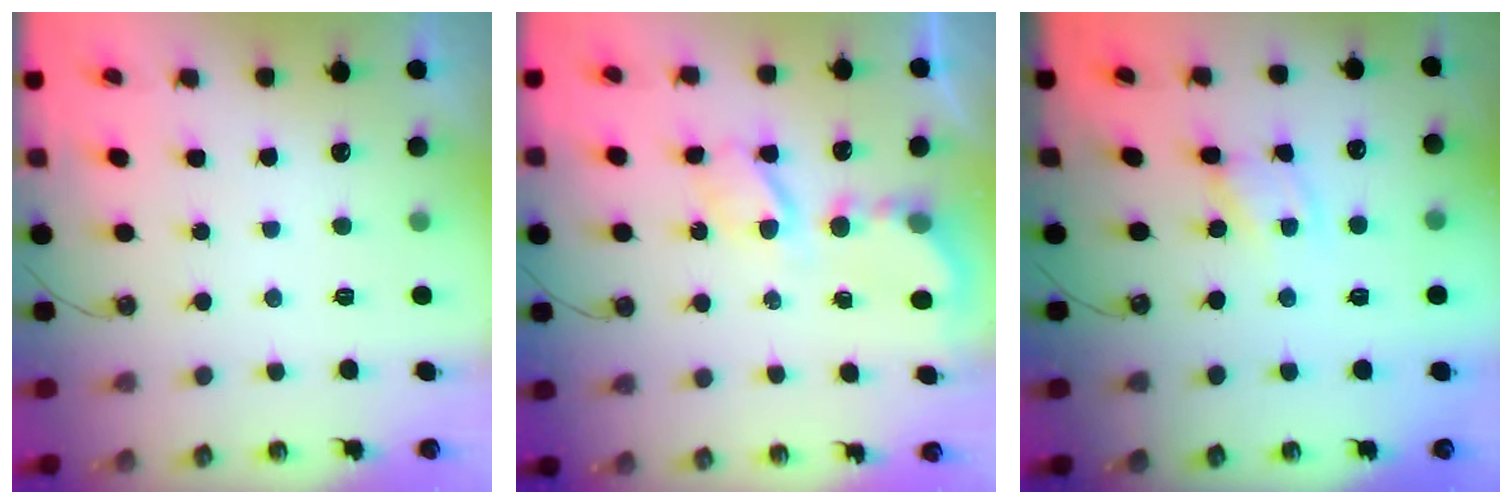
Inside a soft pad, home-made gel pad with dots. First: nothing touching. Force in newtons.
{"total": 5.7, "press": 5.7, "slide": 0.4}
{"total": 3.1, "press": 3.1, "slide": 0.1}